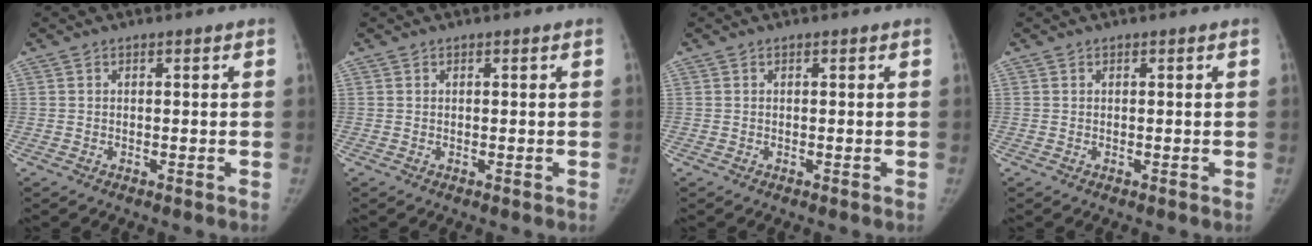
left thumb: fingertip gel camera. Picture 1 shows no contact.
{"total": 0.0}
{"total": 0.0}
{"total": 0.0}